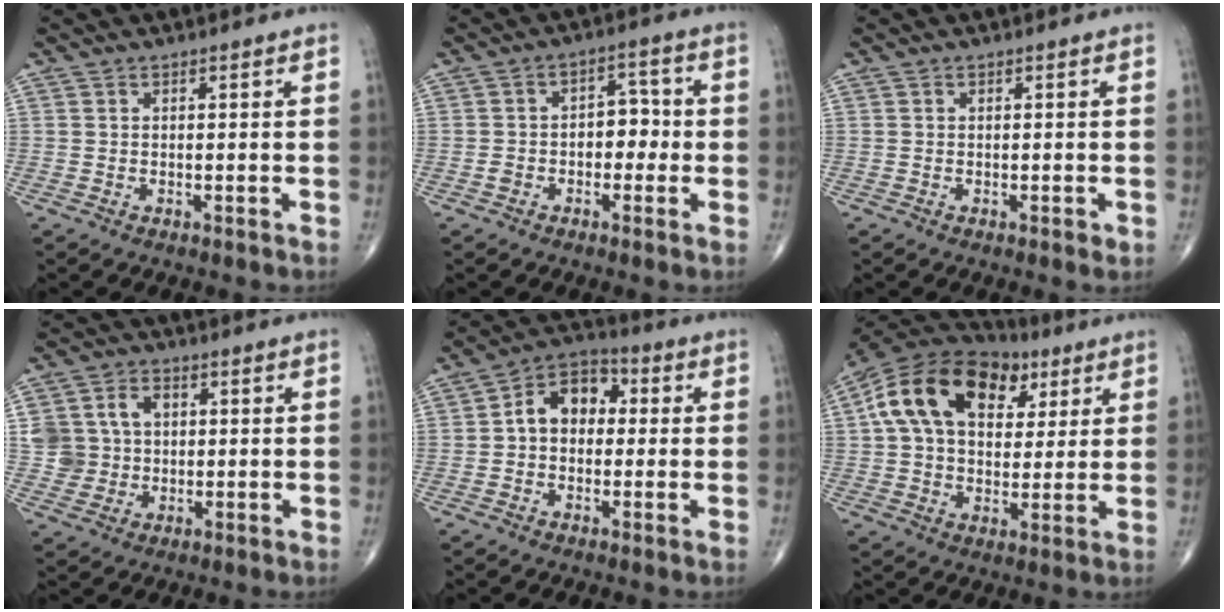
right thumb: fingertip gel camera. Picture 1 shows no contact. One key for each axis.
{"total": 6.0, "fx": -1.1, "fy": 4.2, "fz": 4.1, "tx": -0.034, "ty": 0.030, "tz": -0.025}
{"total": 0.7, "fx": -0.2, "fy": 0.4, "fz": 0.6, "tx": -0.006, "ty": -0.001, "tz": -0.005}
{"total": 8.3, "fx": 1.2, "fy": 7.4, "fz": 3.5, "tx": -0.040, "ty": 0.010, "tz": 0.026}
{"total": 9.4, "fx": 0.6, "fy": 6.8, "fz": 6.4, "tx": -0.076, "ty": 0.032, "tz": -0.005}
{"total": 21.7, "fx": 7.8, "fy": 13.8, "fz": 14.9, "tx": -0.248, "ty": 0.019, "tz": 0.124}